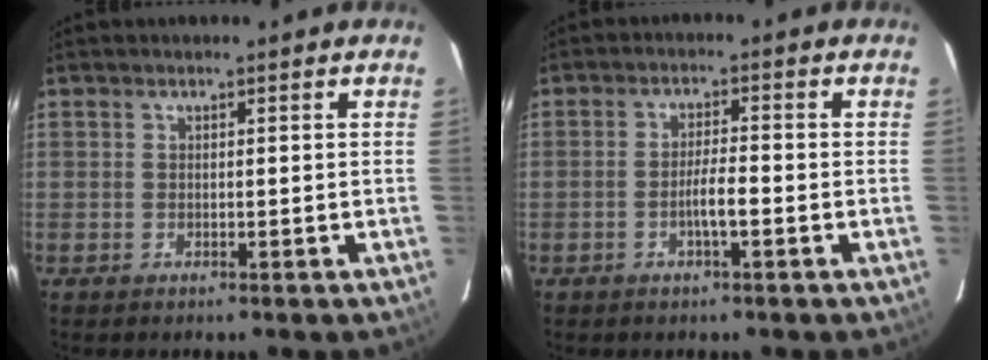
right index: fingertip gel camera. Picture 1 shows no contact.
{"total": 3.6, "force": [-1.3, 0.4, 3.3], "torque": [-0.058, 0.001, -0.024]}